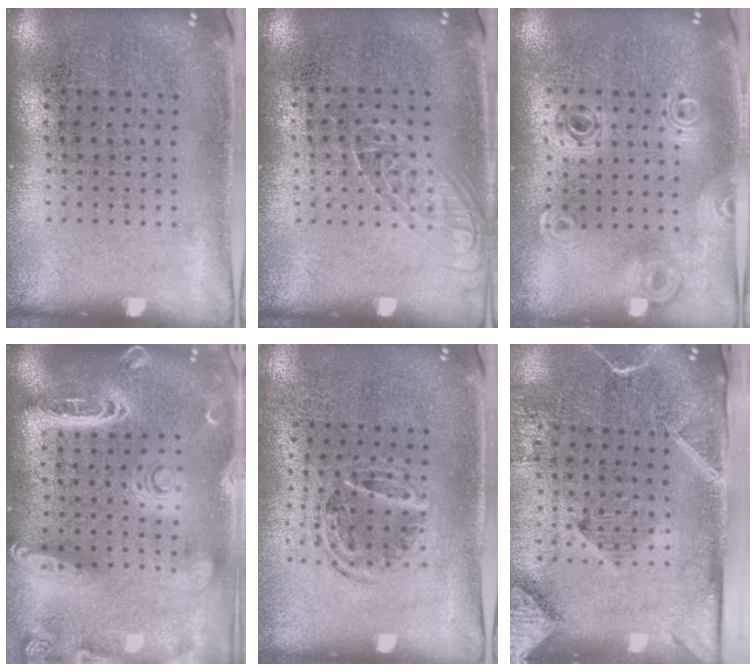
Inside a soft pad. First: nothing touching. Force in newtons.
{"total": 1.2, "press": 1.1, "slide": 0.5}
{"total": 0.8, "press": 0.8, "slide": 0.2}
{"total": 2.8, "press": 2.4, "slide": 1.4}
{"total": 1.0, "press": 1.0, "slide": 0.2}
{"total": 2.9, "press": 2.1, "slide": 2.0}